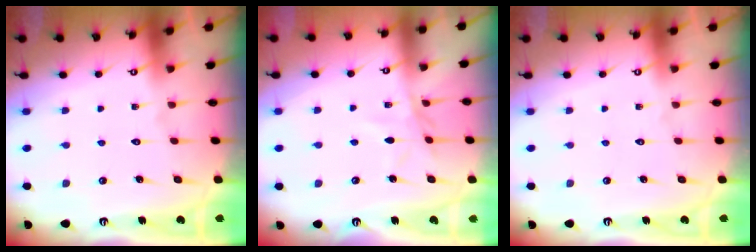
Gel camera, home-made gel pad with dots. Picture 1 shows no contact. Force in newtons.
{"total": 5.6, "press": 5.5, "slide": 0.6}
{"total": 0.0}